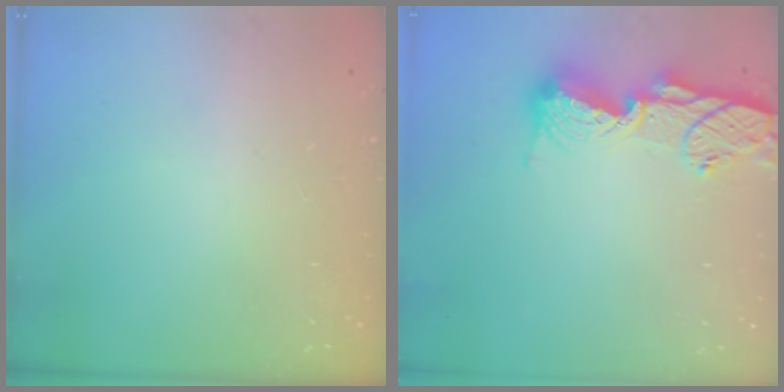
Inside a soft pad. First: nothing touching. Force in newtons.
{"total": 12.9, "press": 12.9, "slide": 1.2}